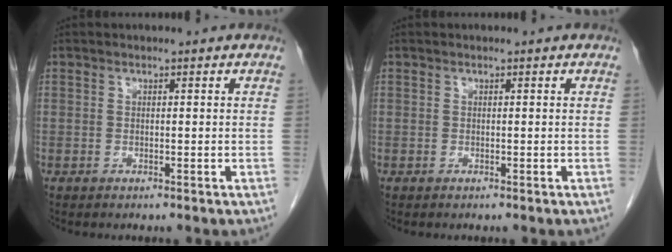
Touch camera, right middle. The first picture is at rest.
{"total": 0.0}